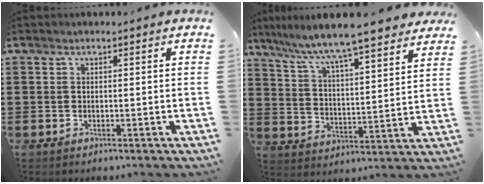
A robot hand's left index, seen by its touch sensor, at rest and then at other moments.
{"total": 7.2, "force": [6.4, -0.1, 3.1], "torque": [-0.090, -0.043, 0.103]}